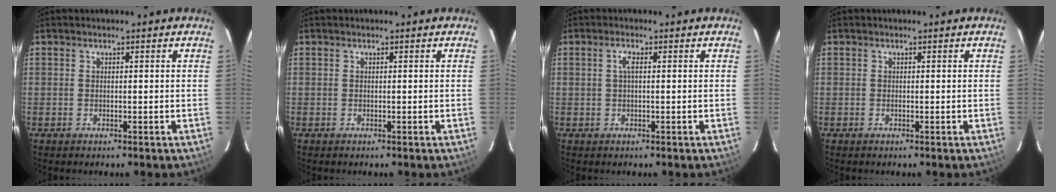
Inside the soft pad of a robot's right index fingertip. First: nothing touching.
{"total": 0.0}
{"total": 1.7, "force": [0.3, 0.4, 1.6], "torque": [-0.034, 0.005, 0.003]}
{"total": 0.0}